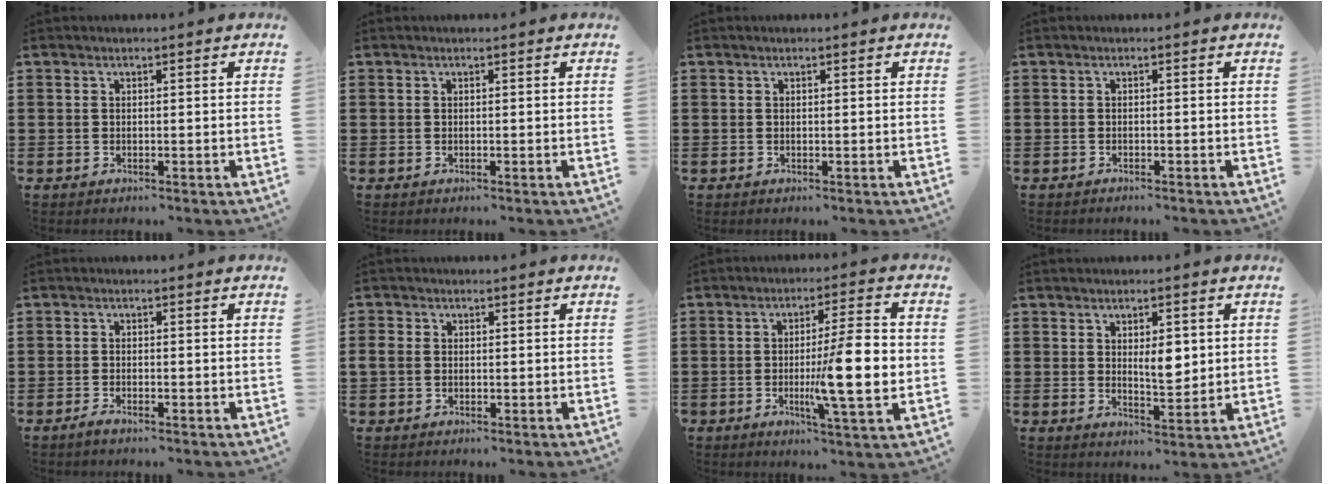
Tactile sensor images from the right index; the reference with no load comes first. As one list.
[{"total": 0.0}, {"total": 0.0}, {"total": 0.6, "force": [-0.6, 0.0, 0.0], "torque": [-0.002, -0.003, -0.013]}, {"total": 1.1, "force": [-1.0, 0.0, 0.5], "torque": [-0.019, -0.006, -0.020]}, {"total": 1.4, "force": [-0.1, 1.2, 0.7], "torque": [-0.017, 0.005, -0.002]}, {"total": 11.9, "force": [-1.2, 1.9, 11.7], "torque": [-0.188, -0.009, -0.024]}, {"total": 4.4, "force": [1.0, 1.9, 3.8], "torque": [-0.062, -0.001, 0.013]}]